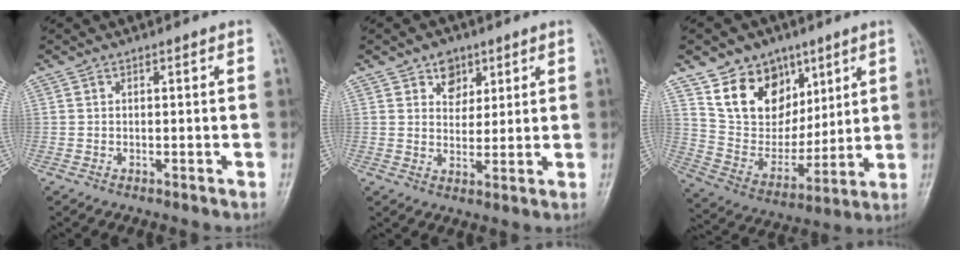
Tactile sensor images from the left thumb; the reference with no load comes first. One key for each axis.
{"total": 5.1, "fx": 2.8, "fy": 3.8, "fz": 2.0, "tx": -0.001, "ty": -0.014, "tz": 0.043}
{"total": 15.9, "fx": 8.8, "fy": 11.5, "fz": 6.6, "tx": -0.065, "ty": -0.046, "tz": 0.169}